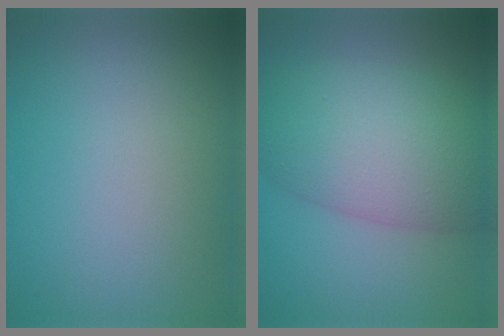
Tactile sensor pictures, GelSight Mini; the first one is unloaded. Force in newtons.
{"total": 9.2, "press": 9.2, "slide": 0.2}